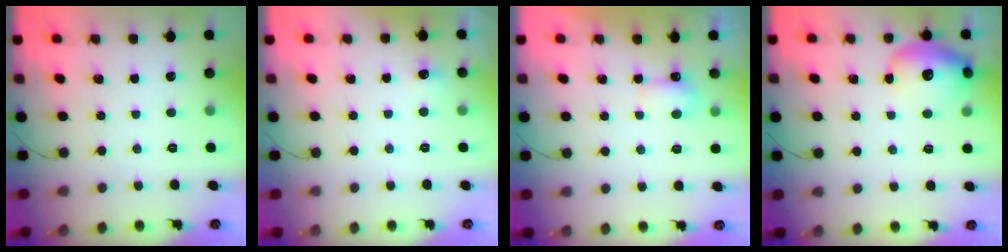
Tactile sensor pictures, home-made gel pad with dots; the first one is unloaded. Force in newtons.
{"total": 10.4, "press": 3.3, "slide": 9.8}
{"total": 3.2, "press": 3.0, "slide": 1.1}
{"total": 14.3, "press": 14.1, "slide": 2.1}